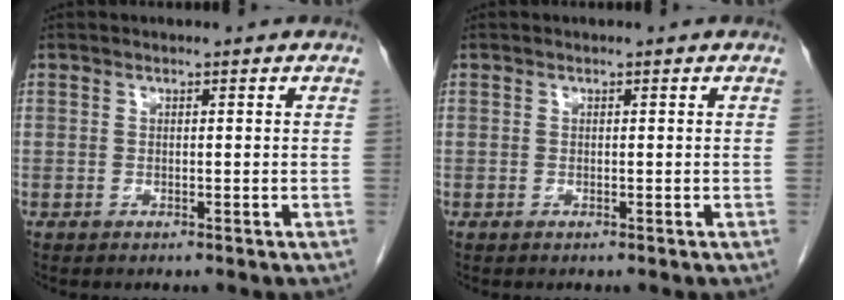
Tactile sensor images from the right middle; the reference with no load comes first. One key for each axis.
{"total": 0.0}